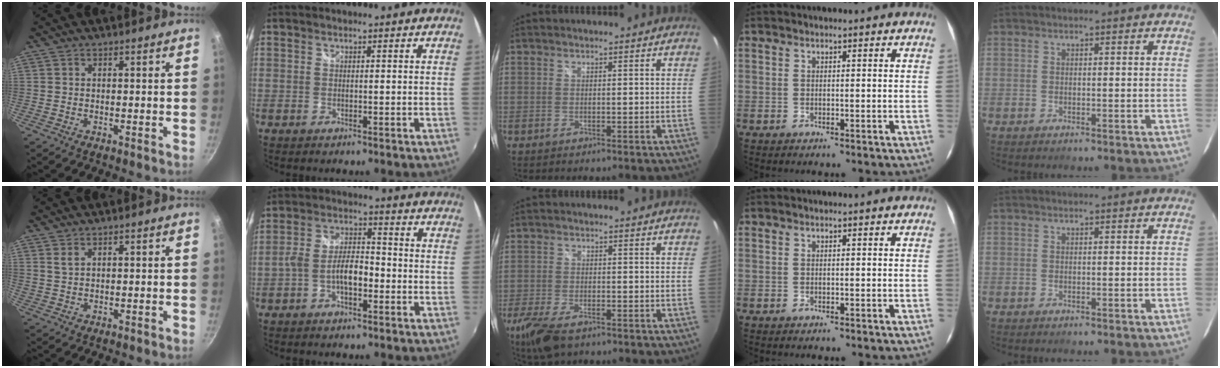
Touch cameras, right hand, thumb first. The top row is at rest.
{"thumb": {"total": 1.6, "force": [0.9, 0.7, 1.1], "torque": [-0.021, -0.001, 0.021]}, "index": {"total": 6.4, "force": [-2.5, 2.8, 5.1], "torque": [-0.106, 0.015, -0.044]}, "middle": {"total": 7.7, "force": [-5.4, 3.0, 4.6], "torque": [-0.122, -0.025, -0.101]}}